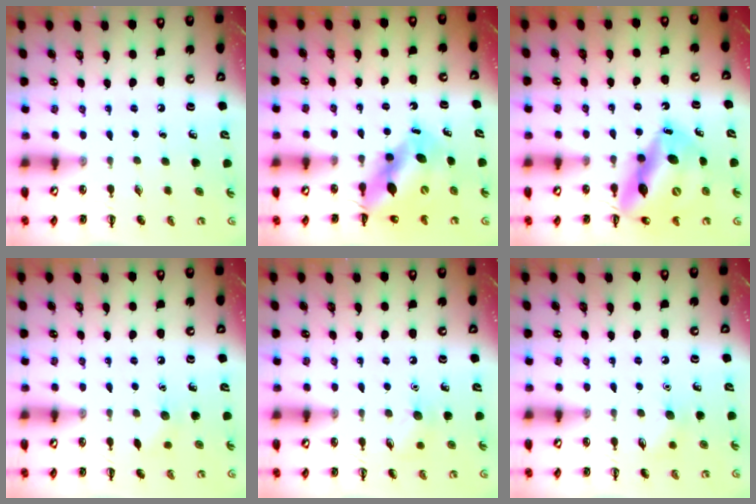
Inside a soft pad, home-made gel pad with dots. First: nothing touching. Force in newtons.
{"total": 10.7, "press": 10.3, "slide": 2.7}
{"total": 15.8, "press": 15.0, "slide": 4.7}
{"total": 5.3, "press": 5.1, "slide": 1.6}
{"total": 6.5, "press": 6.3, "slide": 1.7}
{"total": 6.8, "press": 6.6, "slide": 1.4}